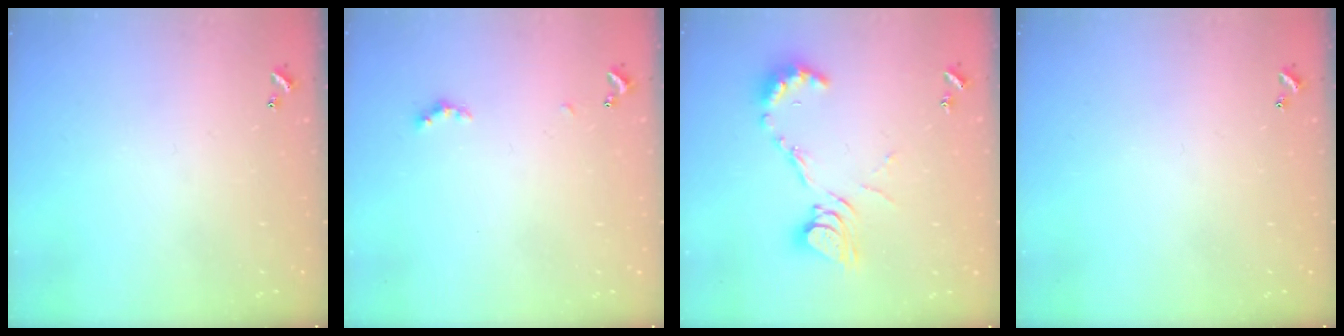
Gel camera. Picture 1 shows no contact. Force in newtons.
{"total": 2.6, "press": 2.6, "slide": 0.6}
{"total": 11.6, "press": 11.6, "slide": 0.7}
{"total": 0.0}